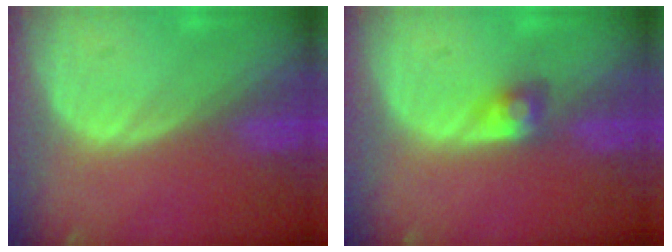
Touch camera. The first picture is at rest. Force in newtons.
{"total": 2.7, "press": 2.5, "slide": 1.0}